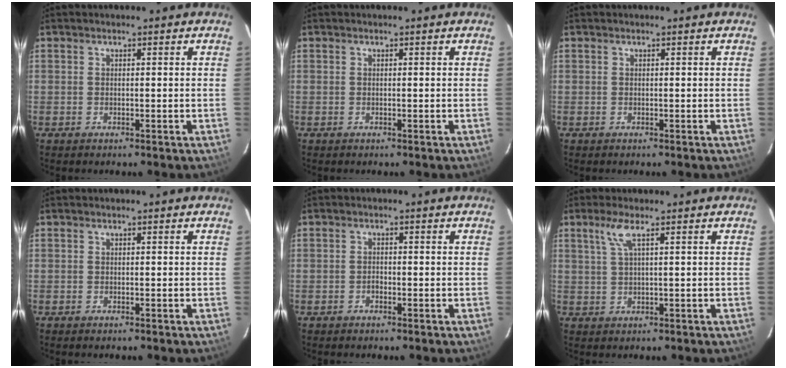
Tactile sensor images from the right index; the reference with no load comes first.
{"total": 0.0}
{"total": 0.0}
{"total": 0.0}
{"total": 0.9, "force": [-0.6, 0.6, 0.1], "torque": [-0.001, 0.005, -0.011]}
{"total": 3.2, "force": [1.6, -0.1, 2.8], "torque": [-0.061, 0.002, 0.036]}